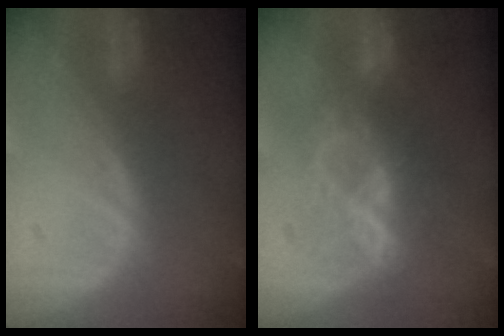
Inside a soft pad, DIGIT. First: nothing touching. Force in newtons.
{"total": 6.3, "press": 5.8, "slide": 2.6}